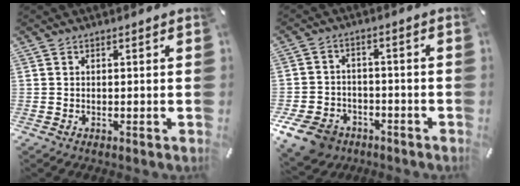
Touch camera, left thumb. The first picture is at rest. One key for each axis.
{"total": 9.3, "fx": -5.8, "fy": 6.4, "fz": 3.5, "tx": -0.081, "ty": 0.040, "tz": -0.108}